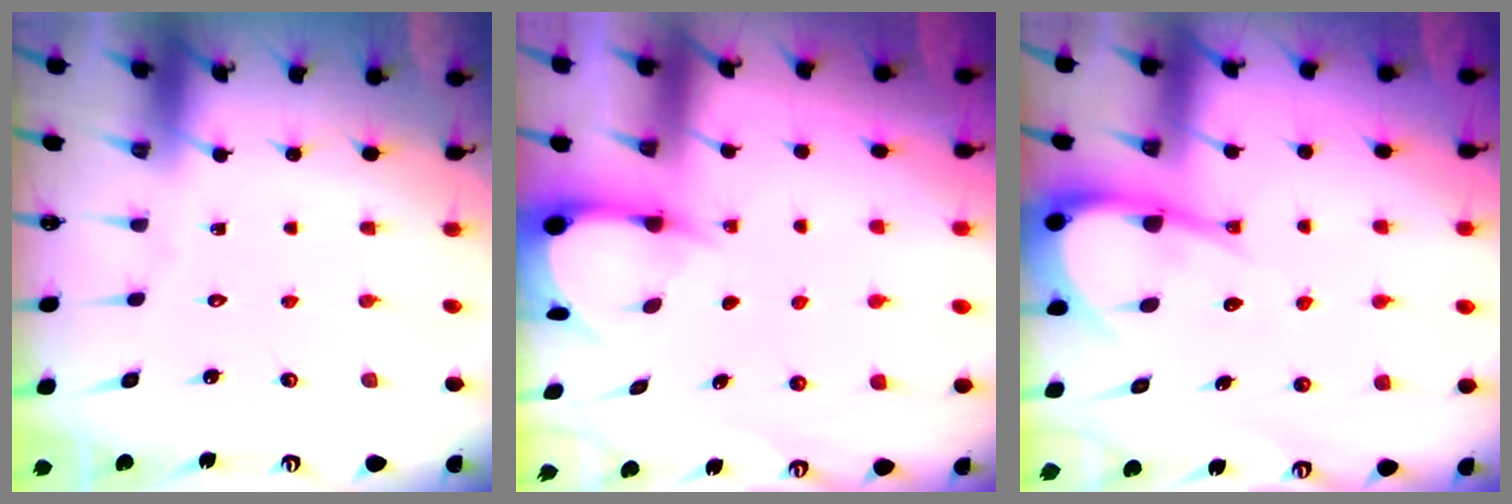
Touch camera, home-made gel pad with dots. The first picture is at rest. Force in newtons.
{"total": 3.3, "press": 3.3, "slide": 0.4}
{"total": 8.2, "press": 8.2, "slide": 0.8}